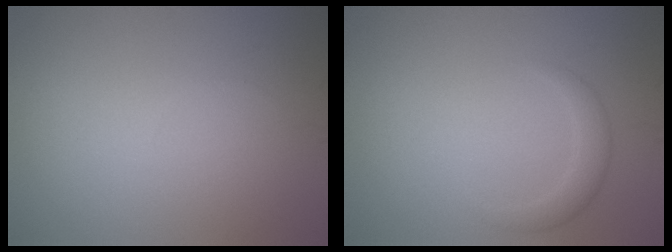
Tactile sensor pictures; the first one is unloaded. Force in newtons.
{"total": 1.8, "press": 1.8, "slide": 0.1}